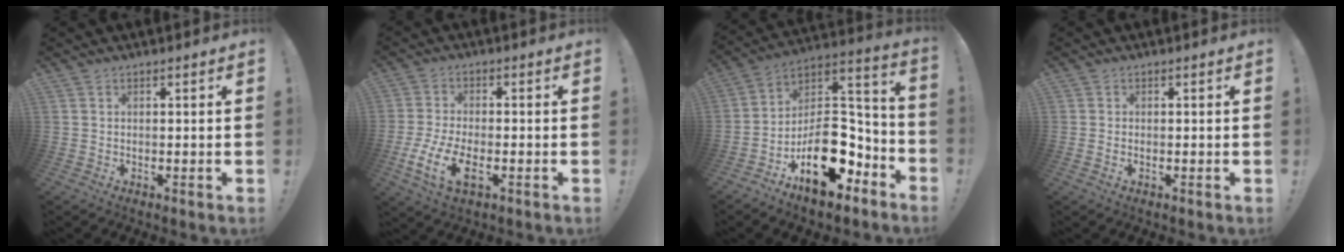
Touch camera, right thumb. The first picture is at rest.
{"total": 10.4, "force": [-3.4, 5.2, 8.4], "torque": [-0.170, -0.009, -0.060]}
{"total": 20.2, "force": [-8.0, 12.7, 13.6], "torque": [-0.174, 0.051, -0.114]}
{"total": 0.0}